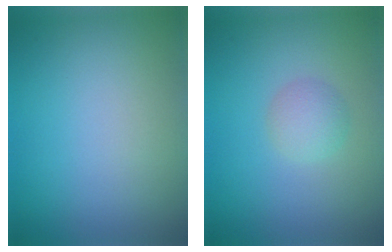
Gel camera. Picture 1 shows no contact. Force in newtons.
{"total": 2.0, "press": 2.0, "slide": 0.0}